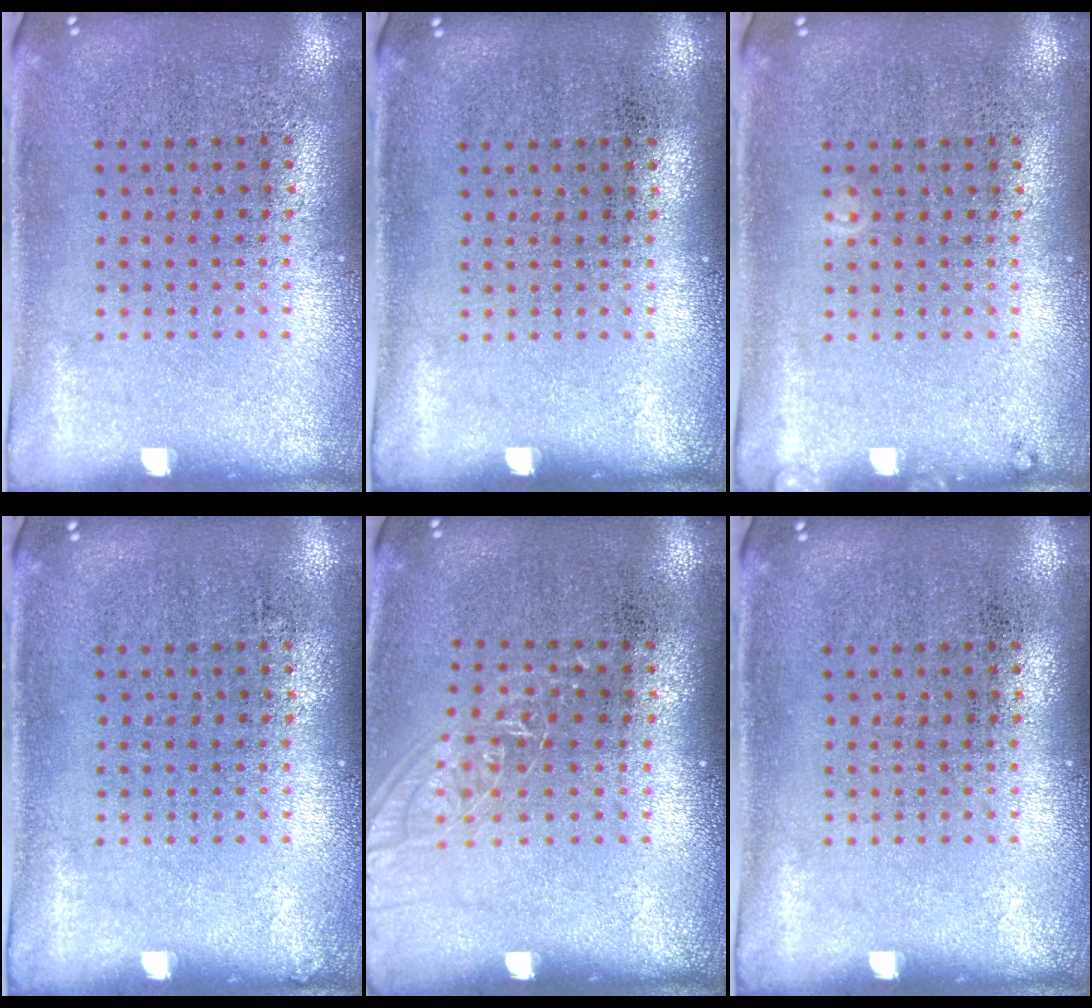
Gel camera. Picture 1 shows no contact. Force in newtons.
{"total": 0.0}
{"total": 0.6, "press": 0.6, "slide": 0.2}
{"total": 0.0}
{"total": 1.0, "press": 1.0, "slide": 0.3}
{"total": 0.0}